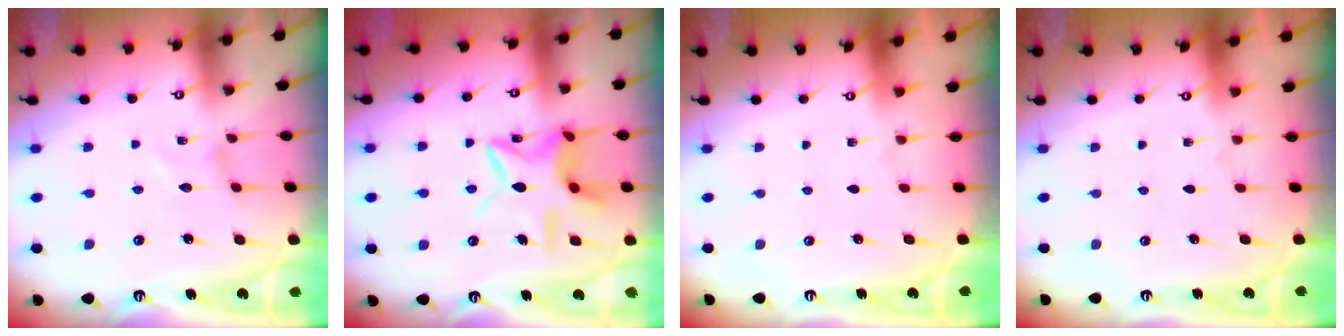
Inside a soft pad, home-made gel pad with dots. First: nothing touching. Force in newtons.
{"total": 12.5, "press": 12.5, "slide": 1.0}
{"total": 0.0}
{"total": 0.0}